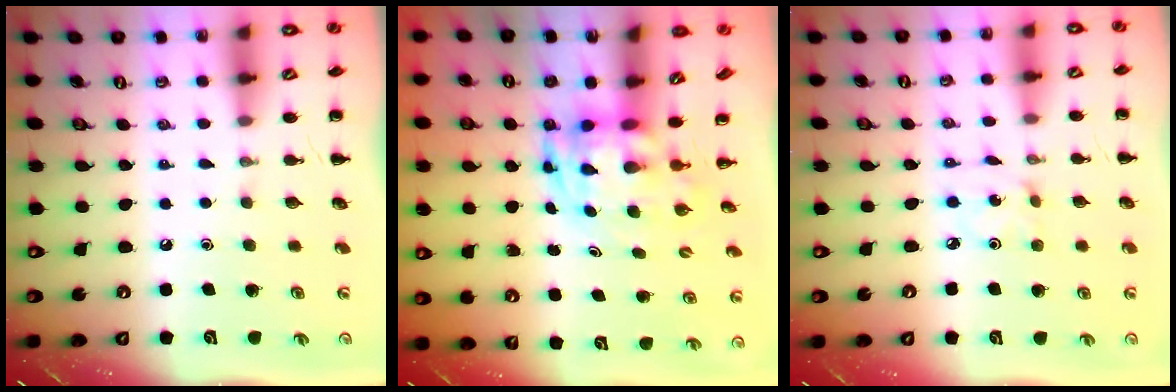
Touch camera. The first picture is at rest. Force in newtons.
{"total": 3.6, "press": 3.5, "slide": 0.8}
{"total": 1.5, "press": 1.4, "slide": 0.4}